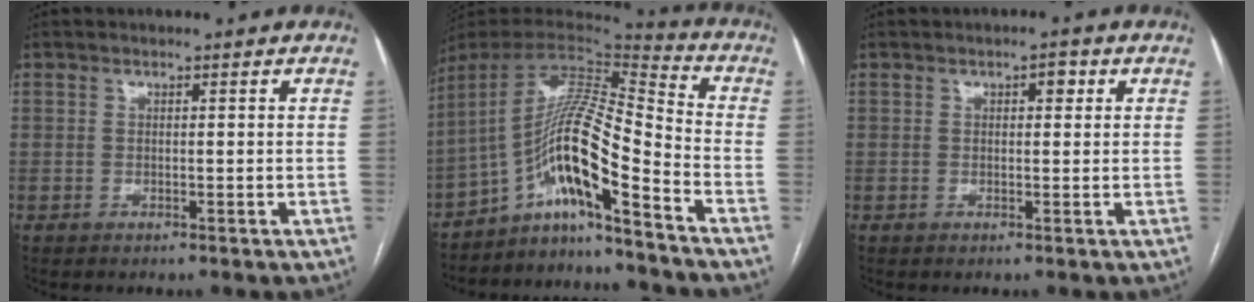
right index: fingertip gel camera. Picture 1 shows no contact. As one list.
[{"total": 14.6, "force": [-8.7, -0.3, 11.7], "torque": [-0.210, 0.019, -0.155]}, {"total": 1.8, "force": [0.7, 0.8, 1.4], "torque": [-0.020, 0.008, 0.009]}]